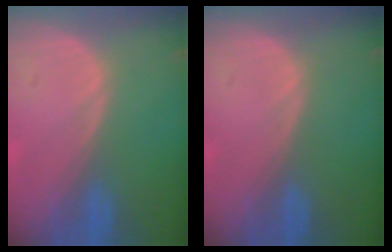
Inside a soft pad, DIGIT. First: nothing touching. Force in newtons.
{"total": 0.0}